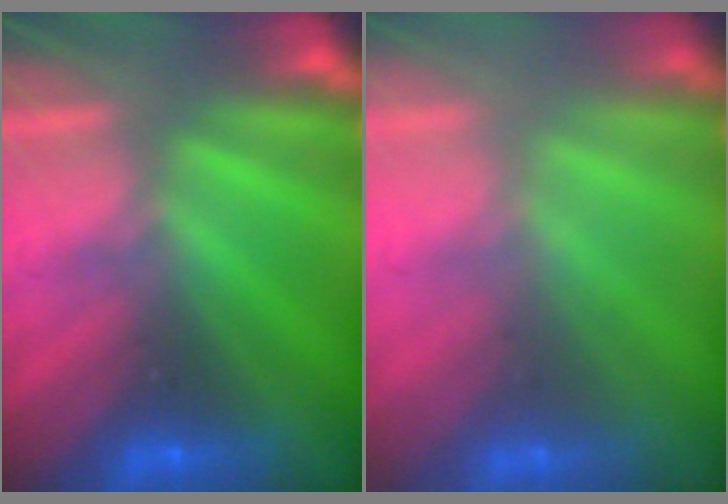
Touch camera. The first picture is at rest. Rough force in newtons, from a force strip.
{"total": 2.4}